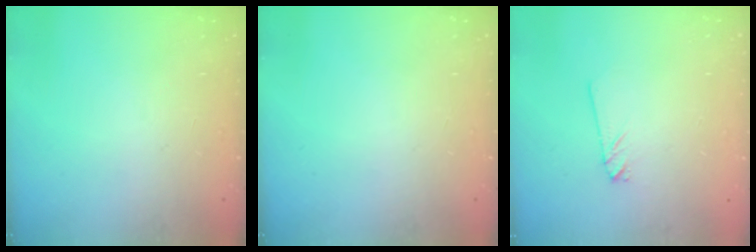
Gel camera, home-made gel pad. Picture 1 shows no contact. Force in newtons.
{"total": 0.0}
{"total": 0.9, "press": 0.9, "slide": 0.1}